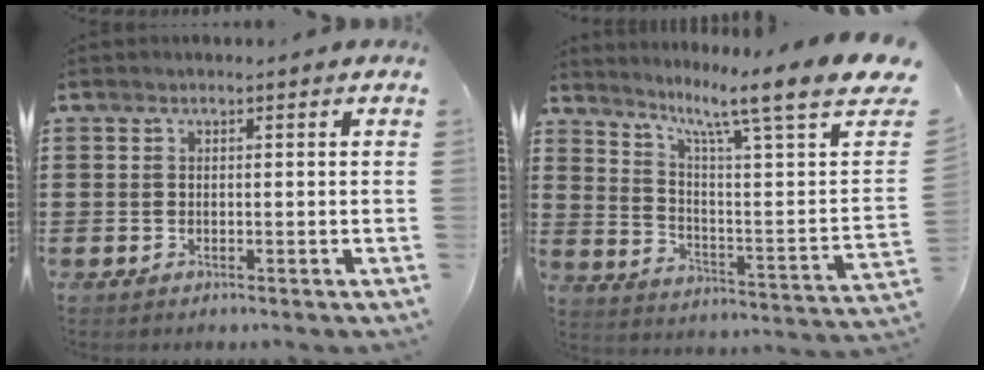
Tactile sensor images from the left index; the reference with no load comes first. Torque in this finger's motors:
{"motor_torque": [2.14, 0.00, 0.37, 0.06]}